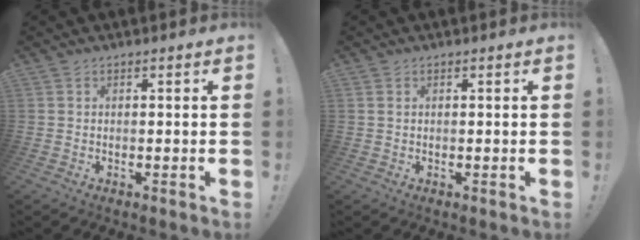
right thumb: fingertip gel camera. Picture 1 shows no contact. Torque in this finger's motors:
{"motor_torque": [0.43, -0.20, -0.05, 0.05, -0.02]}